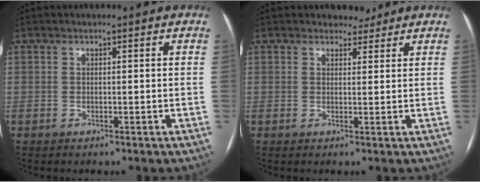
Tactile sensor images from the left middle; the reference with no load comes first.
{"total": 2.3, "force": [2.0, 1.1, 0.1], "torque": [0.002, -0.001, 0.026]}